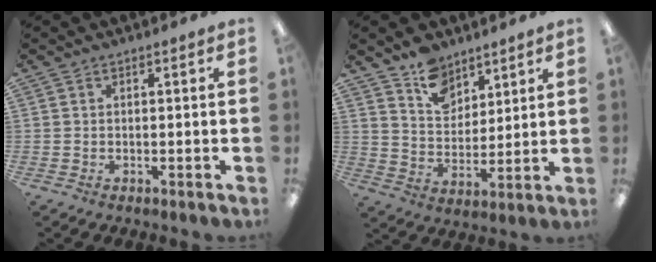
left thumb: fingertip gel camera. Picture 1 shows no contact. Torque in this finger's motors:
{"motor_torque": [-0.02, -0.09, -0.14, -0.14, 0.01]}